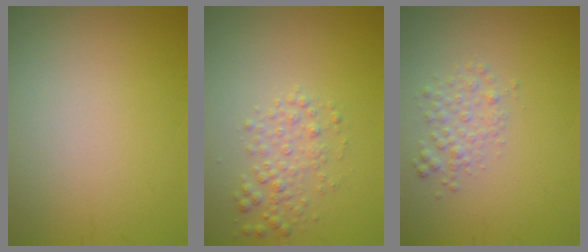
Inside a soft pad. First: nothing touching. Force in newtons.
{"total": 2.2, "press": 2.2, "slide": 0.0}
{"total": 2.0, "press": 2.0, "slide": 0.1}